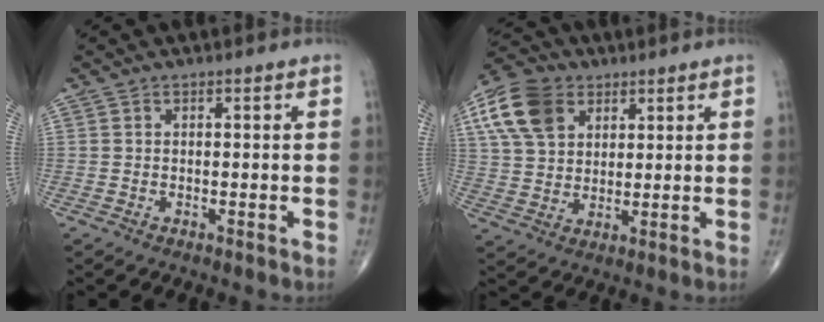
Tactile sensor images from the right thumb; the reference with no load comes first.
{"total": 12.3, "force": [5.2, 8.6, 7.1], "torque": [-0.125, -0.004, 0.097]}